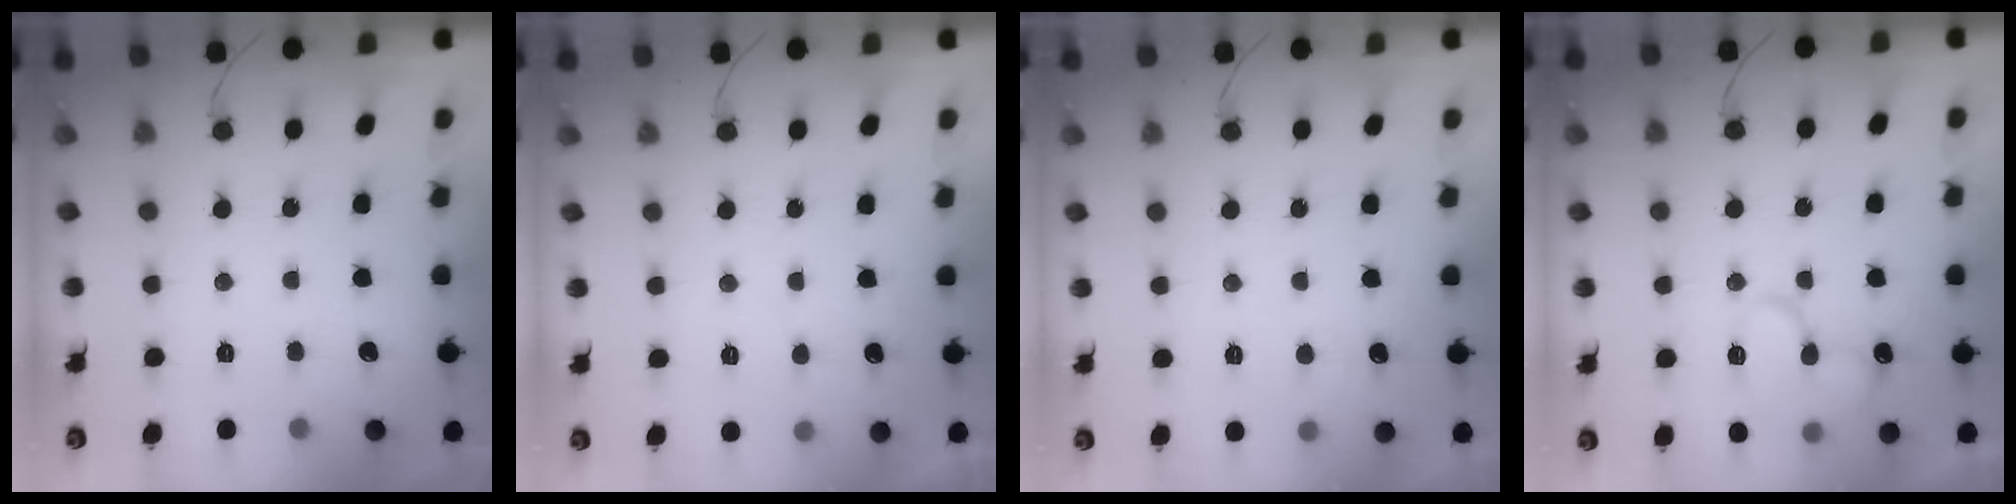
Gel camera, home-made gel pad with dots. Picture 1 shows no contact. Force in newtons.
{"total": 4.0, "press": 4.0, "slide": 0.5}
{"total": 4.8, "press": 4.8, "slide": 0.4}
{"total": 12.8, "press": 12.7, "slide": 1.6}